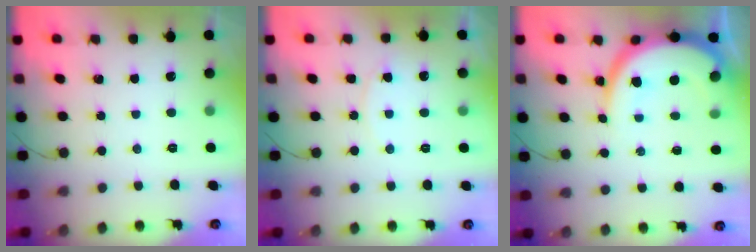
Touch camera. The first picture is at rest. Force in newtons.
{"total": 4.6, "press": 4.6, "slide": 0.5}
{"total": 12.1, "press": 12.1, "slide": 1.0}